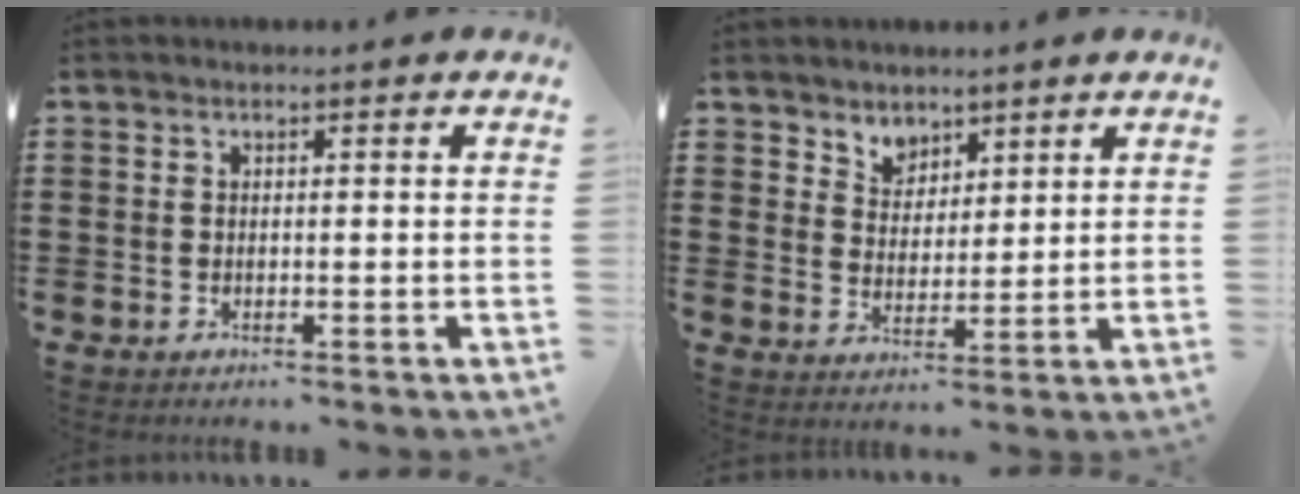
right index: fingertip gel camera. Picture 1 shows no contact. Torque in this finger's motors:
{"motor_torque": [0.06, -0.05, 0.12, 0.03]}